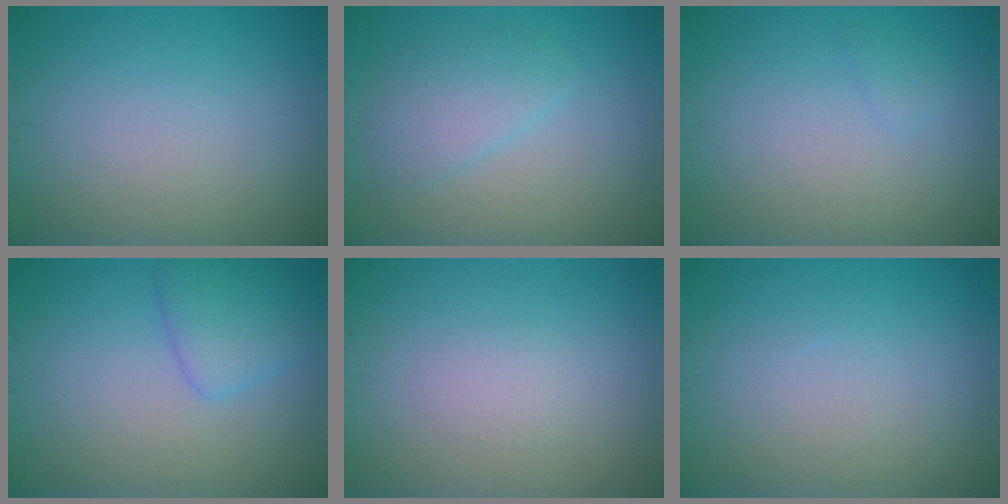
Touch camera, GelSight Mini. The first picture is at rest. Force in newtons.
{"total": 2.8, "press": 2.7, "slide": 0.2}
{"total": 0.7, "press": 0.7, "slide": 0.0}
{"total": 2.7, "press": 2.7, "slide": 0.2}
{"total": 1.1, "press": 1.1, "slide": 0.1}
{"total": 0.0}